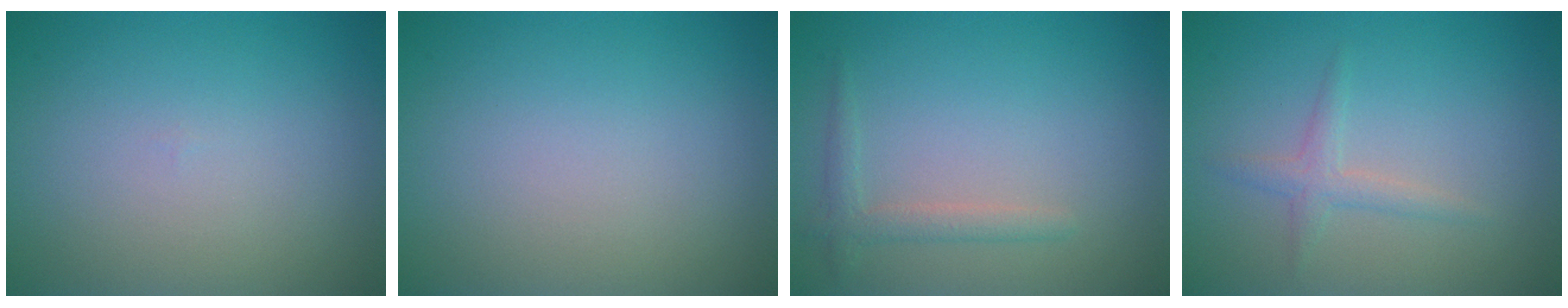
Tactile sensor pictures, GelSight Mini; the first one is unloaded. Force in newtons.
{"total": 0.0}
{"total": 1.7, "press": 1.6, "slide": 0.1}
{"total": 1.5, "press": 1.5, "slide": 0.0}